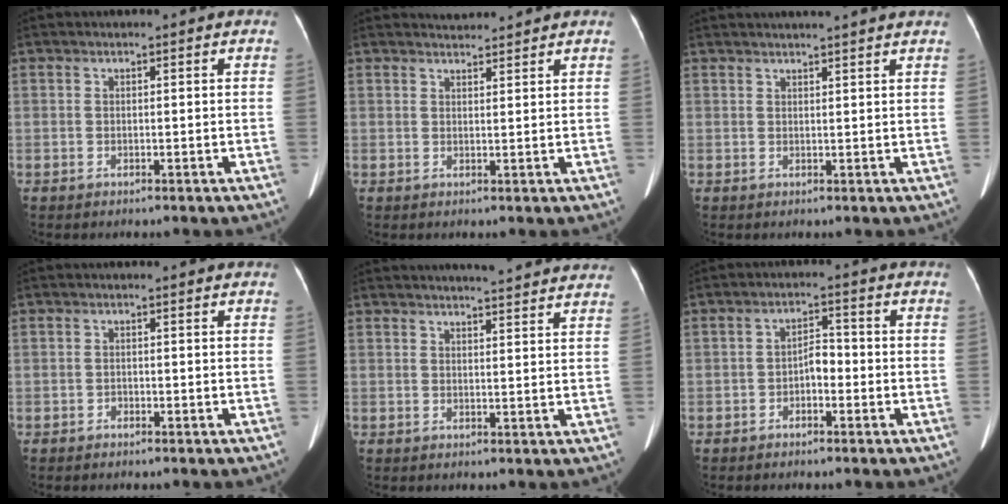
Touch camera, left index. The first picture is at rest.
{"total": 2.4, "force": [2.4, -0.1, -0.1], "torque": [-0.002, 0.013, 0.041]}
{"total": 7.1, "force": [6.5, -0.4, 2.9], "torque": [-0.034, 0.027, 0.071]}
{"total": 0.5, "force": [-0.5, 0.3, 0.1], "torque": [-0.002, 0.002, -0.011]}
{"total": 11.9, "force": [11.1, 0.9, 4.2], "torque": [-0.048, 0.010, 0.121]}
{"total": 3.0, "force": [-1.1, 1.4, 2.3], "torque": [-0.035, 0.016, -0.022]}